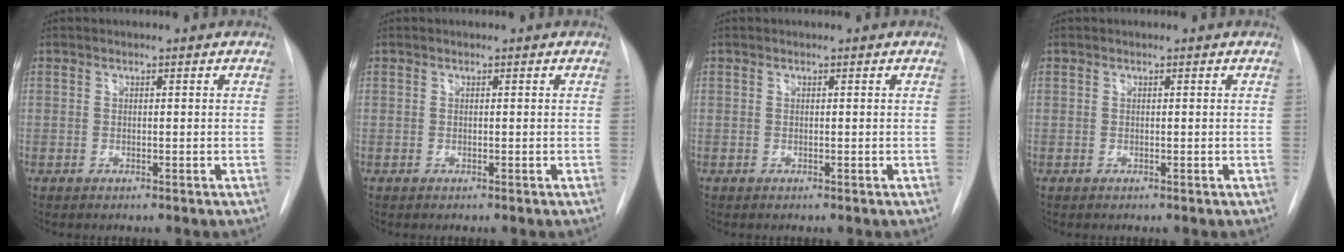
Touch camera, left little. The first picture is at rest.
{"total": 0.0}
{"total": 0.0}
{"total": 0.0}